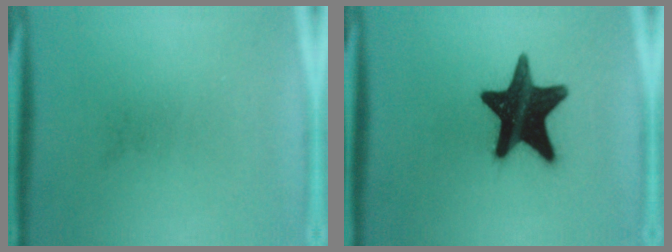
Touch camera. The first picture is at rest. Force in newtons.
{"total": 18.1}